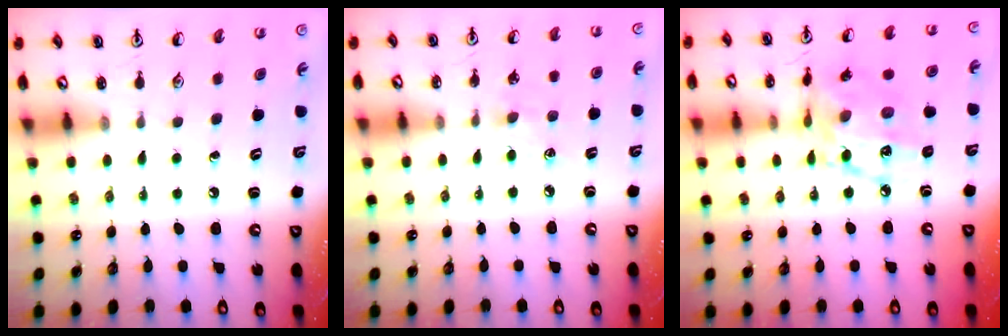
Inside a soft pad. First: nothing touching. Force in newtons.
{"total": 6.0, "press": 6.0, "slide": 0.7}
{"total": 14.3, "press": 14.3, "slide": 0.8}